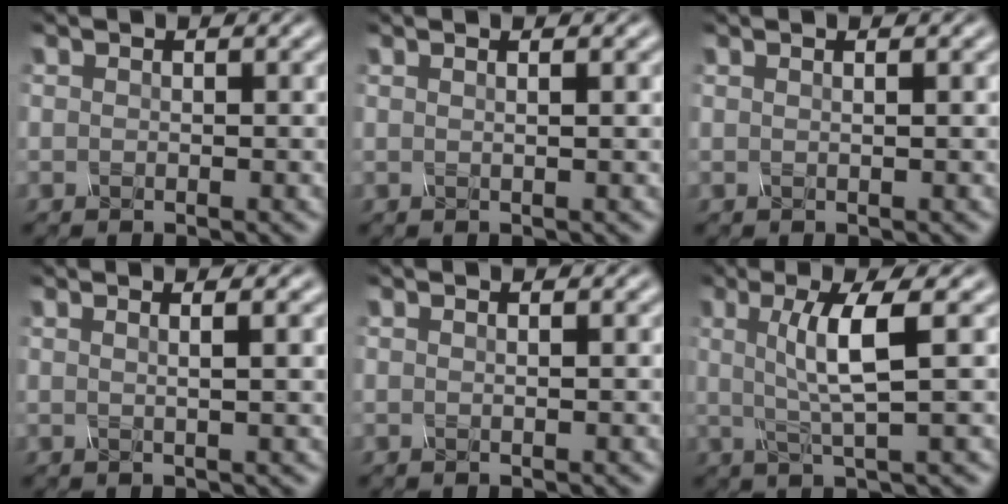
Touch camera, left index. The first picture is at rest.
{"total": 2.0, "force": [0.8, 0.9, 1.6], "torque": [-0.007, 0.000, -0.010]}
{"total": 1.4, "force": [0.6, 0.6, 1.1], "torque": [-0.003, -0.001, -0.005]}
{"total": 4.3, "force": [1.7, 1.8, 3.5], "torque": [-0.024, 0.024, -0.013]}
{"total": 1.1, "force": [0.5, 0.5, 0.8], "torque": [-0.004, -0.001, -0.003]}
{"total": 4.9, "force": [1.0, 0.7, 4.7], "torque": [-0.085, 0.002, 0.021]}